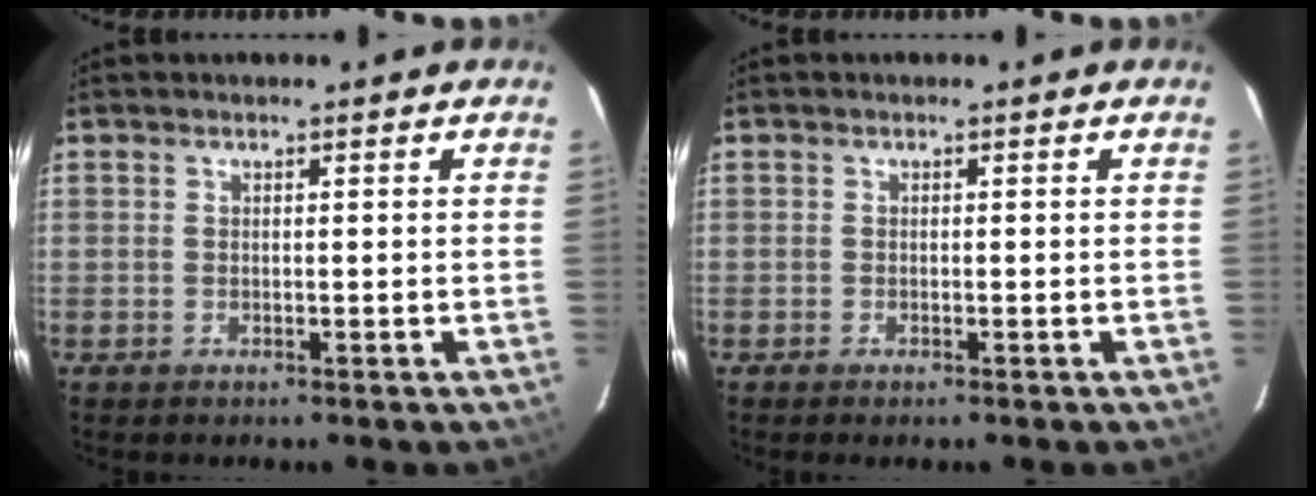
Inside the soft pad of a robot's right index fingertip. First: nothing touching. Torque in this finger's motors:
{"motor_torque": [0.08, 0.01, 0.03, 0.02]}